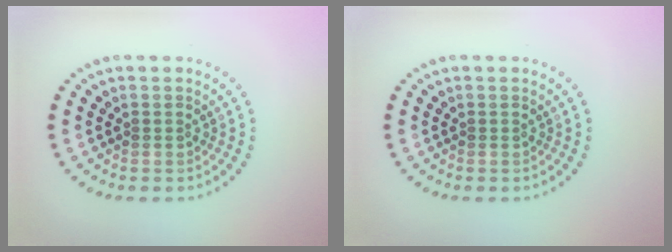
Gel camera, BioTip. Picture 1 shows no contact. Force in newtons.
{"total": 0.0}